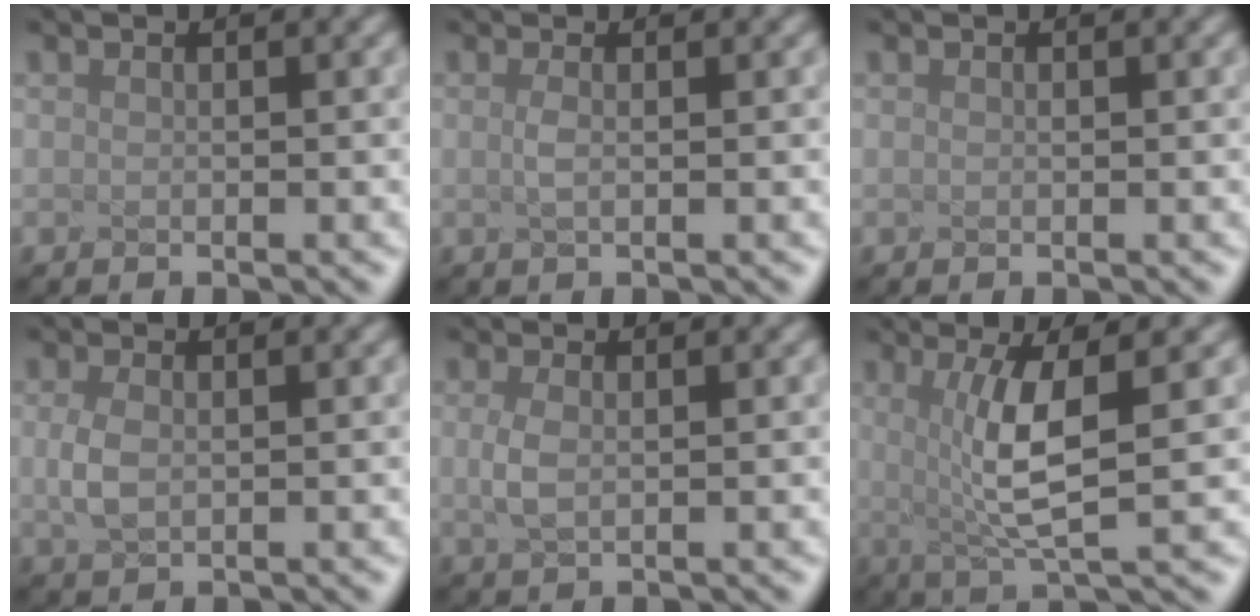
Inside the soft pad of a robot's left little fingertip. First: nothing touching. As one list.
[{"total": 0.9, "force": [-0.7, -0.5, 0.2], "torque": [-0.033, -0.007, 0.009]}, {"total": 0.6, "force": [-0.3, -0.4, -0.4], "torque": [-0.003, -0.009, 0.007]}, {"total": 1.1, "force": [-1.0, -0.5, 0.3], "torque": [-0.046, -0.007, 0.026]}, {"total": 1.1, "force": [-0.9, -0.6, 0.3], "torque": [-0.036, -0.006, 0.025]}, {"total": 4.4, "force": [-0.6, -0.2, 4.4], "torque": [-0.115, -0.009, 0.034]}]